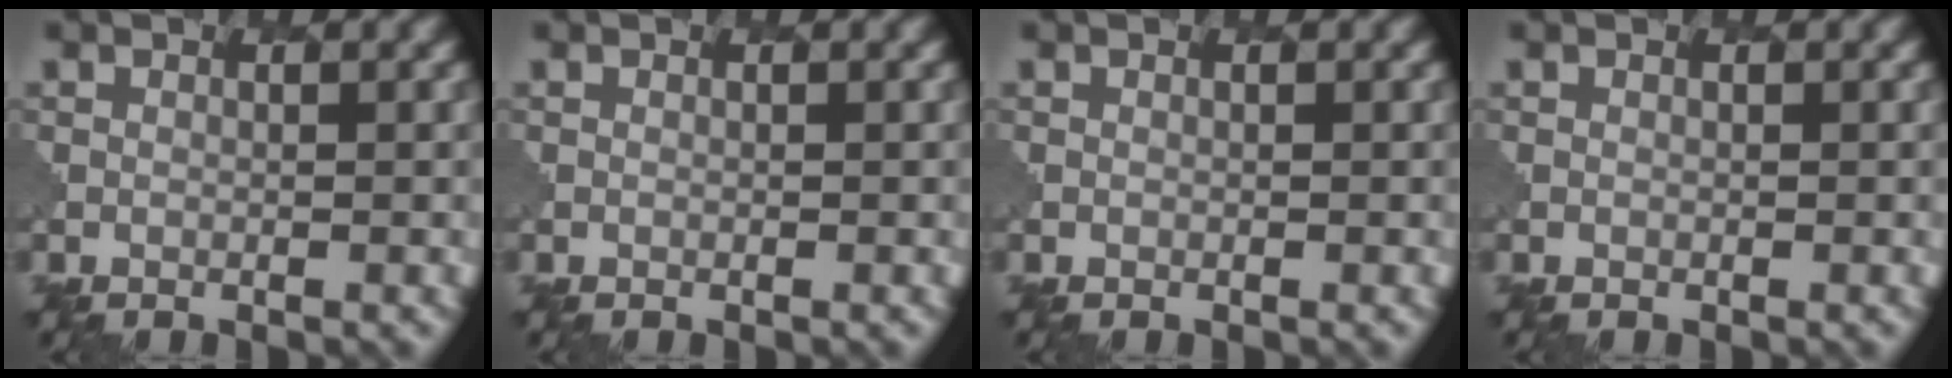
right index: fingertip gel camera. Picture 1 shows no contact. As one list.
[{"total": 0.0}, {"total": 0.0}, {"total": 0.0}]